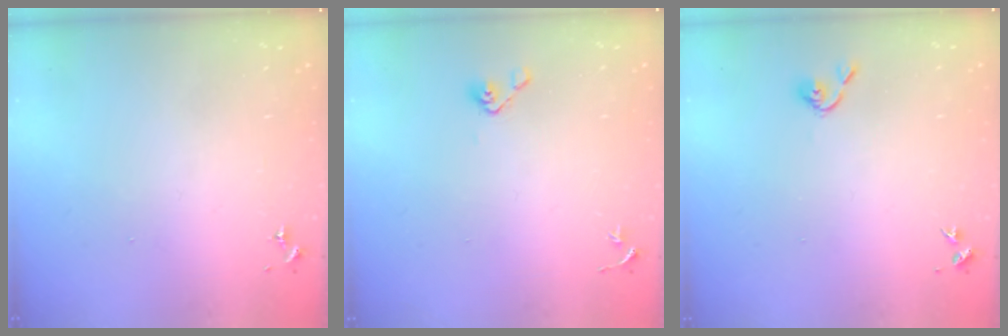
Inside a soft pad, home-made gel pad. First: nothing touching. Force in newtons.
{"total": 6.4, "press": 6.0, "slide": 2.1}
{"total": 3.4, "press": 3.4, "slide": 0.6}